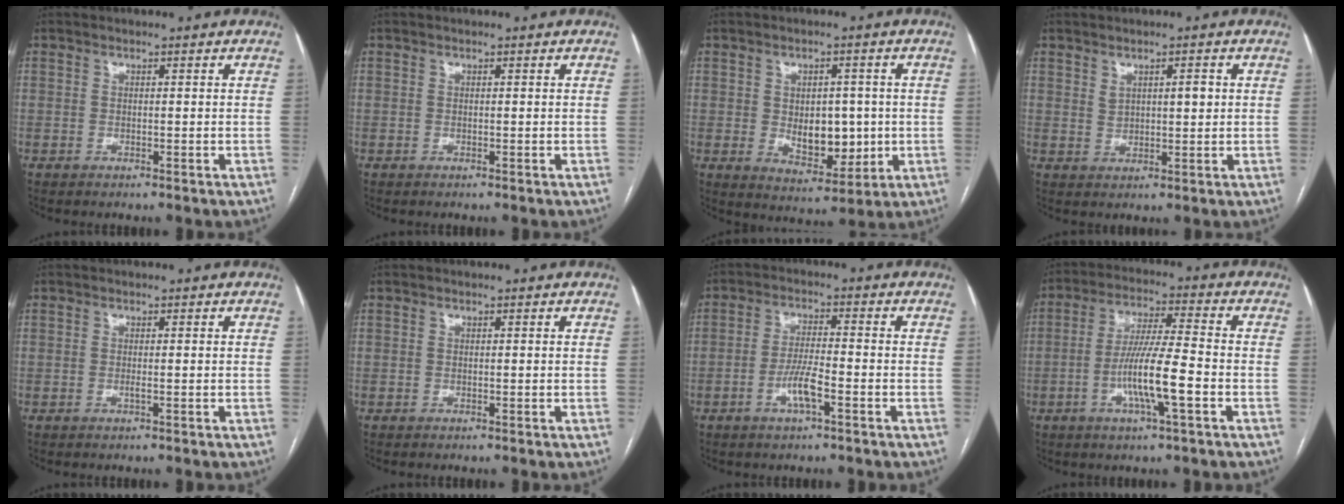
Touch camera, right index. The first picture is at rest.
{"total": 0.0}
{"total": 7.9, "force": [-0.2, 4.7, 6.4], "torque": [-0.090, -0.001, 0.010]}
{"total": 3.4, "force": [1.2, 1.5, 2.8], "torque": [-0.048, 0.006, 0.024]}
{"total": 0.6, "force": [-0.2, -0.1, 0.5], "torque": [-0.011, 0.000, -0.003]}
{"total": 0.0}
{"total": 5.1, "force": [-2.3, 0.6, 4.5], "torque": [-0.089, 0.000, -0.043]}
{"total": 10.2, "force": [-3.2, 0.4, 9.6], "torque": [-0.183, -0.002, -0.062]}